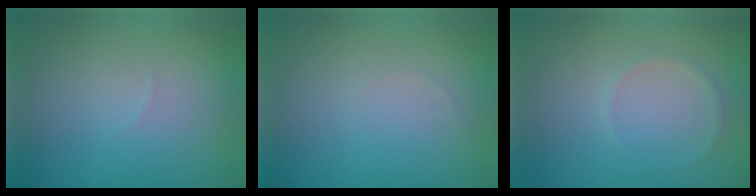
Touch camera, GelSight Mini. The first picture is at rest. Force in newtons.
{"total": 0.0}
{"total": 0.7, "press": 0.7, "slide": 0.0}